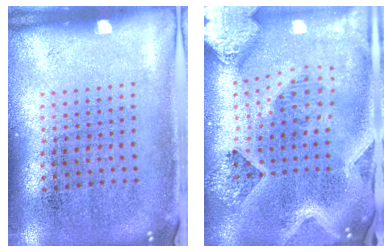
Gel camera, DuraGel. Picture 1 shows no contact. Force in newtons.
{"total": 4.1, "press": 3.2, "slide": 2.5}